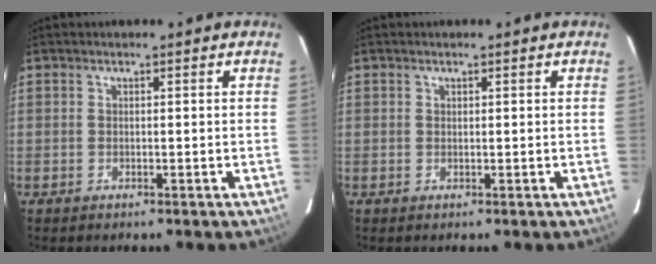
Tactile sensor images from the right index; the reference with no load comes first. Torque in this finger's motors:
{"motor_torque": [-0.14, 0.18, -0.03, 0.00]}